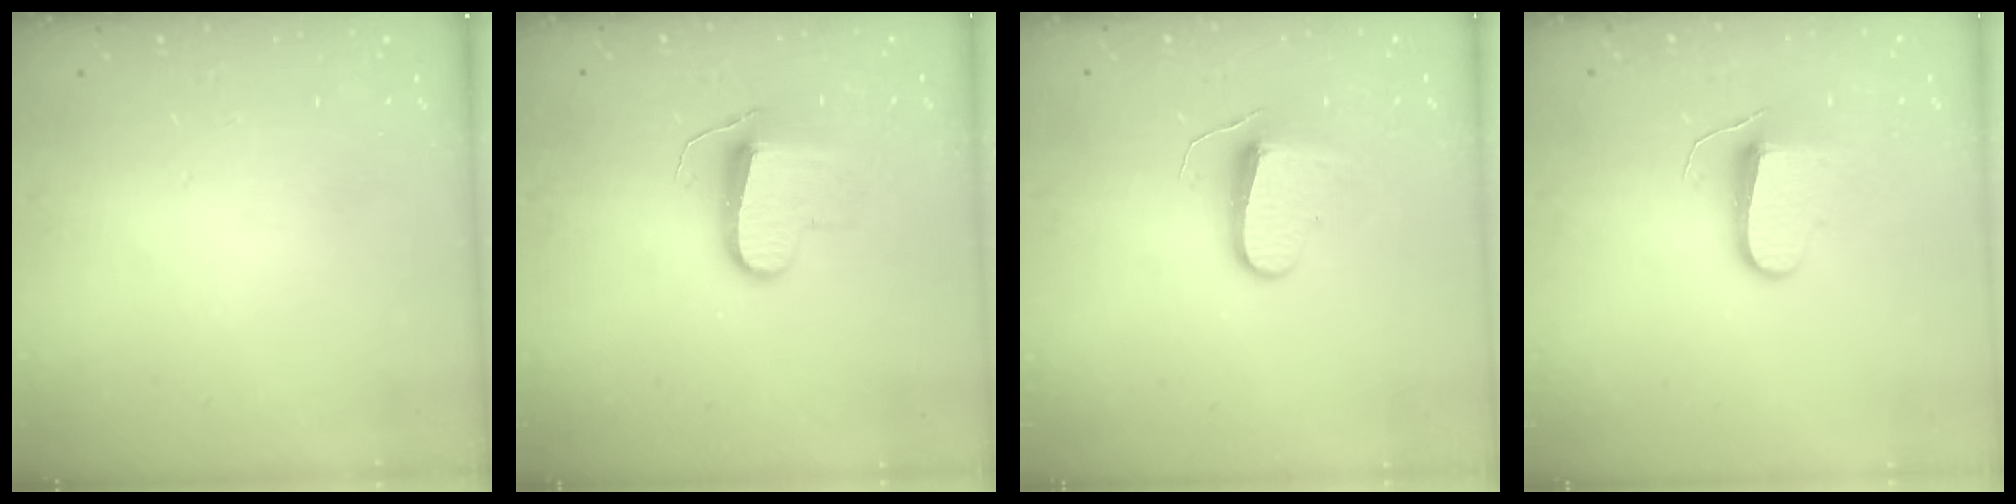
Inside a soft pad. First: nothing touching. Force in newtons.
{"total": 9.7, "press": 9.7, "slide": 0.3}
{"total": 8.7, "press": 8.7, "slide": 0.5}
{"total": 8.9, "press": 8.9, "slide": 0.1}